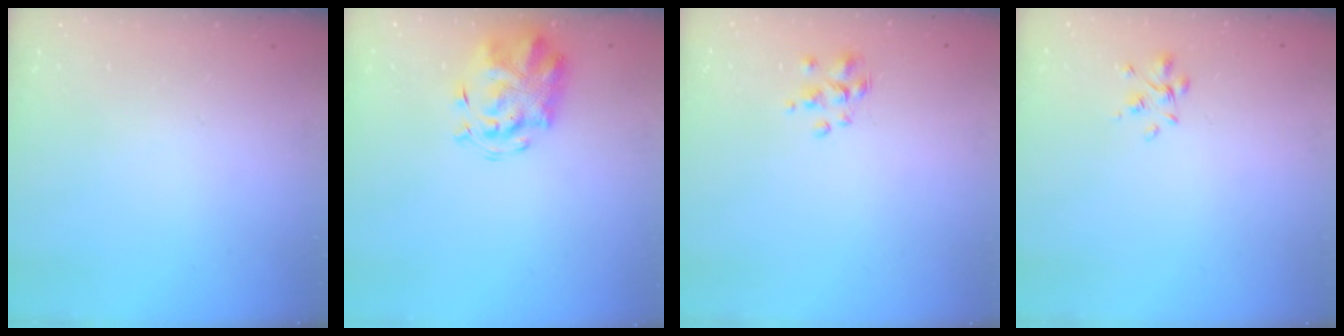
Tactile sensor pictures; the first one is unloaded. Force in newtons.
{"total": 4.3, "press": 4.2, "slide": 0.7}
{"total": 1.9, "press": 1.7, "slide": 0.7}
{"total": 4.7, "press": 4.7, "slide": 0.7}